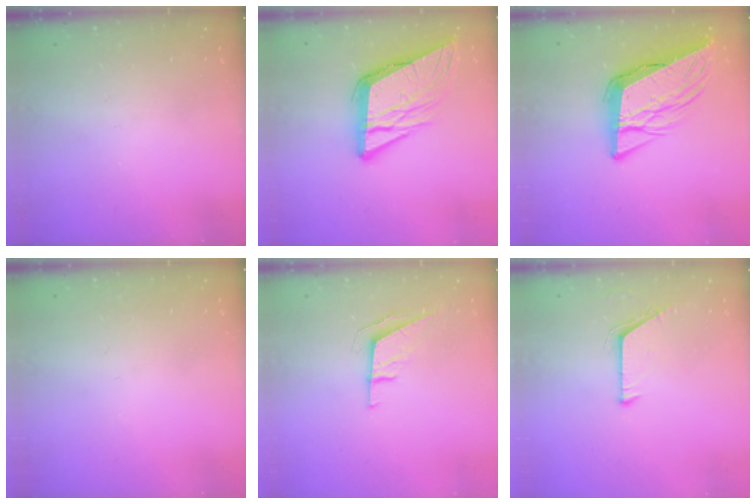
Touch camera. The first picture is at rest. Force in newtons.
{"total": 13.7, "press": 13.4, "slide": 2.6}
{"total": 12.3, "press": 11.7, "slide": 3.6}
{"total": 1.6, "press": 1.6, "slide": 0.1}
{"total": 5.9, "press": 5.7, "slide": 1.3}
{"total": 5.7, "press": 5.7, "slide": 0.5}